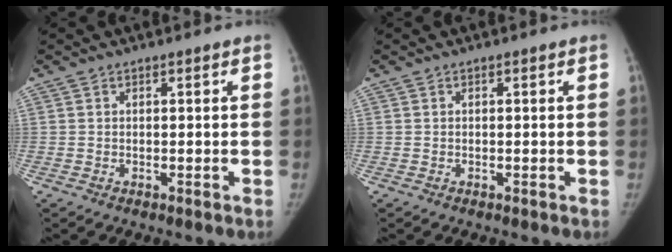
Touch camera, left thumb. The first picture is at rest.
{"total": 0.0}